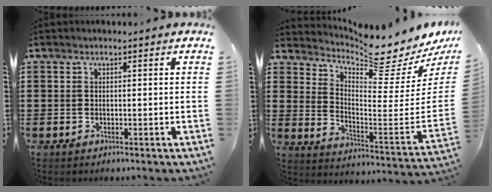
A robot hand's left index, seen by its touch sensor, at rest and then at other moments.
{"total": 8.2, "force": [7.8, 0.6, 2.6], "torque": [-0.054, -0.088, 0.124]}